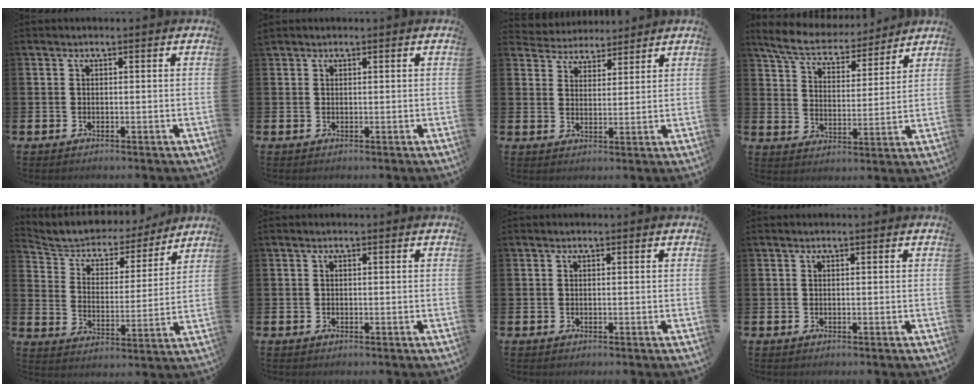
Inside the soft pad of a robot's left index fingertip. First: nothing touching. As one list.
[{"total": 0.7, "force": [0.7, 0.2, 0.0], "torque": [0.004, 0.001, 0.012]}, {"total": 4.2, "force": [4.0, 1.2, -0.6], "torque": [-0.006, -0.024, 0.070]}, {"total": 7.4, "force": [6.9, 1.6, 2.0], "torque": [-0.070, -0.045, 0.120]}, {"total": 5.2, "force": [4.6, 2.3, 0.7], "torque": [-0.043, -0.037, 0.071]}, {"total": 0.0}, {"total": 0.0}, {"total": 0.0}]